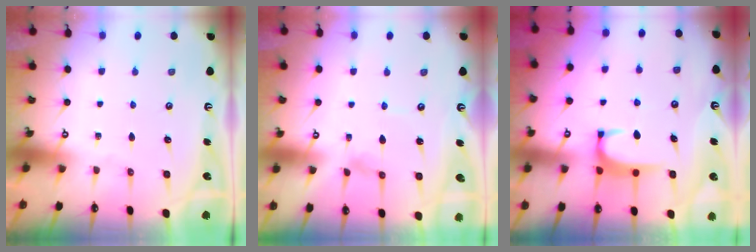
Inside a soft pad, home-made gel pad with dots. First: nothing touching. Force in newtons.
{"total": 0.0}
{"total": 1.9, "press": 1.9, "slide": 0.5}